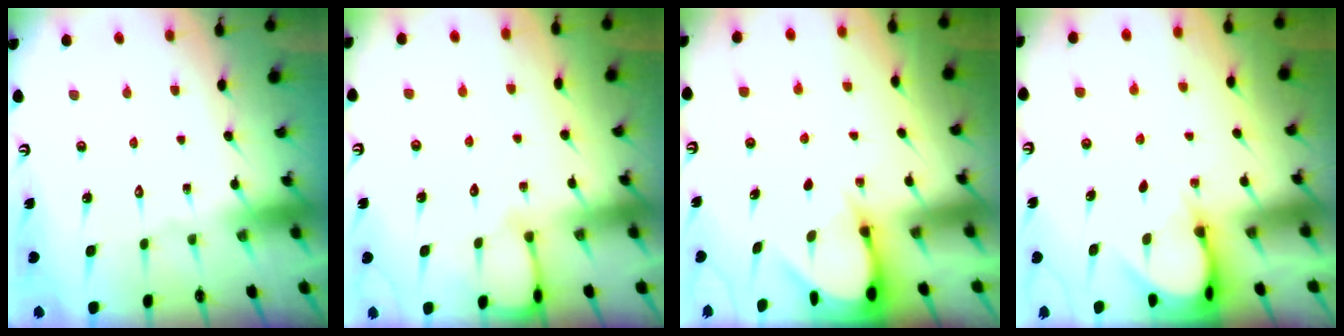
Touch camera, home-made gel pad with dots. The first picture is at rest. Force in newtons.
{"total": 3.5, "press": 3.5, "slide": 0.4}
{"total": 3.6, "press": 3.6, "slide": 0.2}
{"total": 3.8, "press": 3.8, "slide": 0.3}